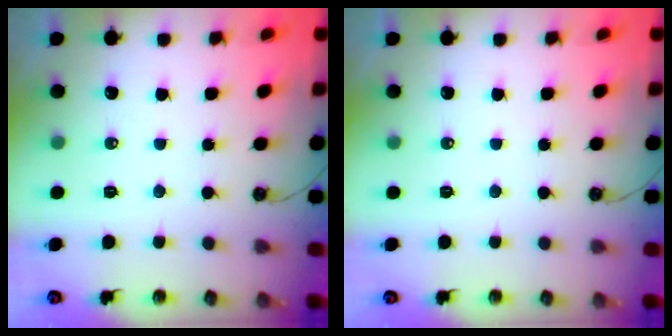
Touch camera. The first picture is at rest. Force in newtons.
{"total": 0.0}